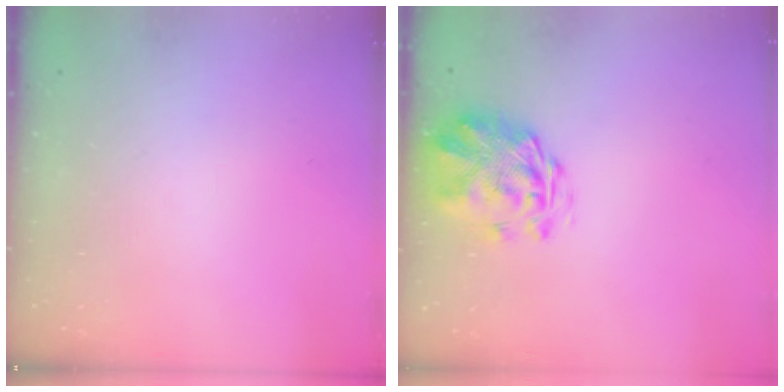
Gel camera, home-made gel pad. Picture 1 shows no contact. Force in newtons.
{"total": 3.1, "press": 2.7, "slide": 1.5}